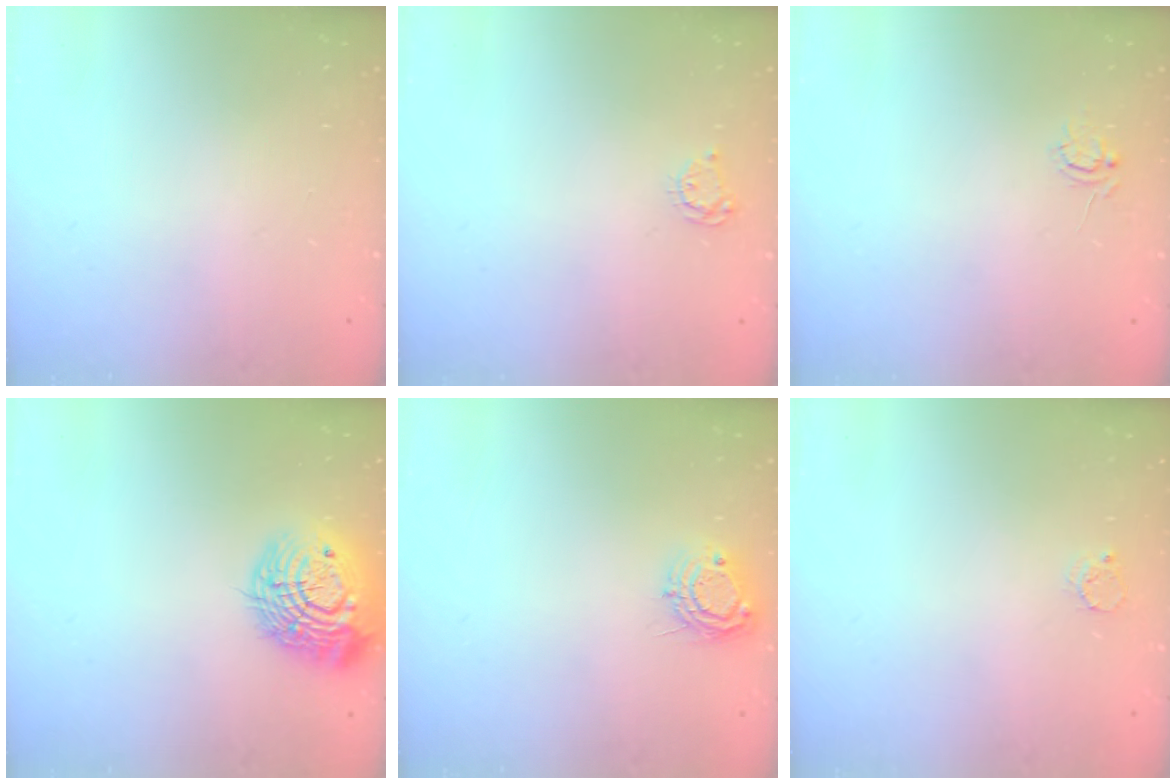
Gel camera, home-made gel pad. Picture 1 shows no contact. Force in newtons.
{"total": 3.3, "press": 3.3, "slide": 0.4}
{"total": 3.6, "press": 3.6, "slide": 0.3}
{"total": 17.9, "press": 17.8, "slide": 1.3}
{"total": 7.9, "press": 7.9, "slide": 0.7}
{"total": 3.4, "press": 3.4, "slide": 0.3}